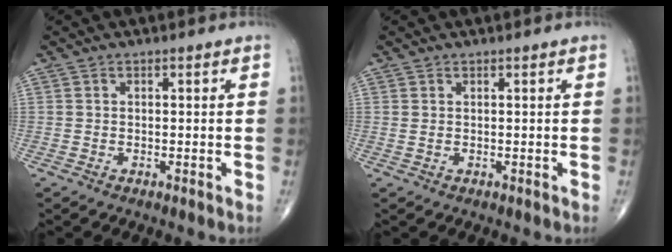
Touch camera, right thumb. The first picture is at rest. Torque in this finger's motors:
{"motor_torque": [-0.11, -0.41, -0.05, -0.20, -0.01]}